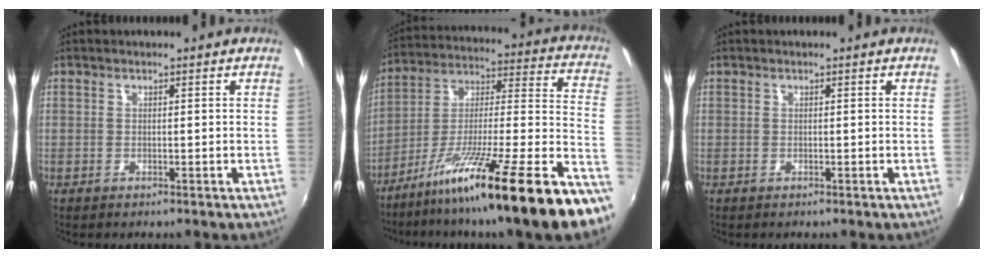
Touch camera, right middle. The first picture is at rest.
{"total": 24.4, "force": [-15.4, -0.6, 19.0], "torque": [-0.260, -0.031, -0.248]}
{"total": 0.0}